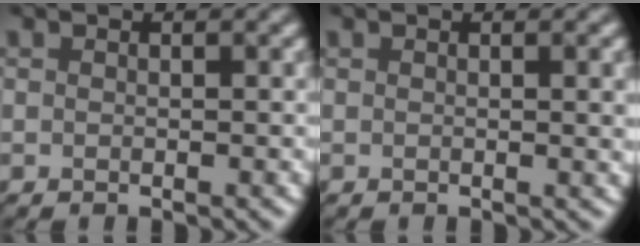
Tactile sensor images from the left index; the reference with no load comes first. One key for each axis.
{"total": 2.4, "fx": 0.4, "fy": 0.7, "fz": 2.3, "tx": -0.019, "ty": 0.003, "tz": 0.003}